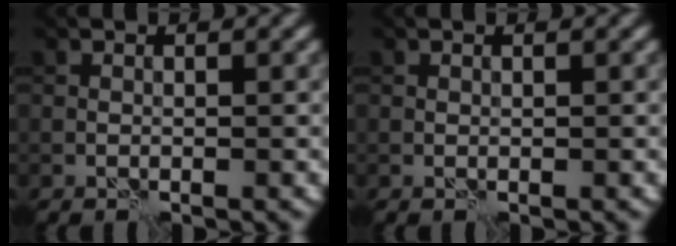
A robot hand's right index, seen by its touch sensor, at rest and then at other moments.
{"total": 0.0}